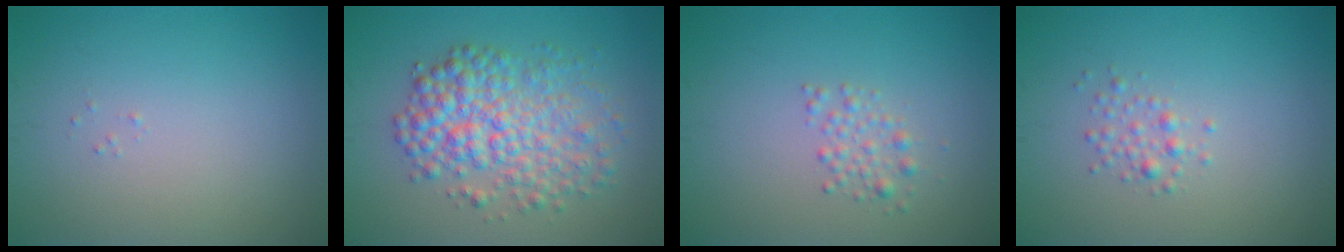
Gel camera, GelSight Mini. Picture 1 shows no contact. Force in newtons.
{"total": 6.0, "press": 6.0, "slide": 0.1}
{"total": 1.5, "press": 1.5, "slide": 0.0}
{"total": 1.3, "press": 1.3, "slide": 0.1}